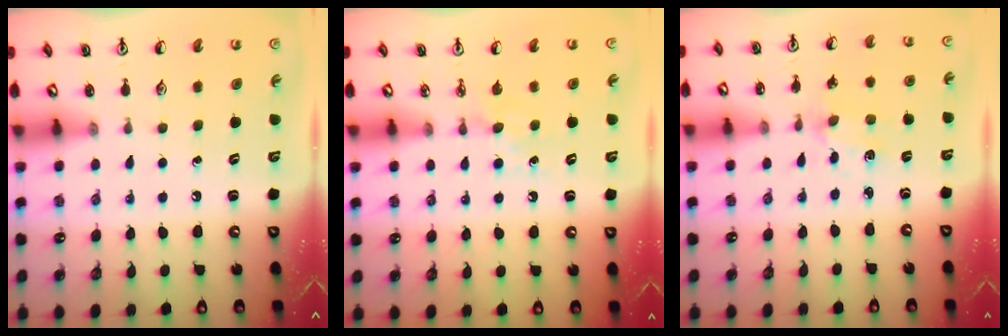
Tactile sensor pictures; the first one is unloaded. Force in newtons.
{"total": 4.3, "press": 4.2, "slide": 0.7}
{"total": 1.7, "press": 1.6, "slide": 0.5}